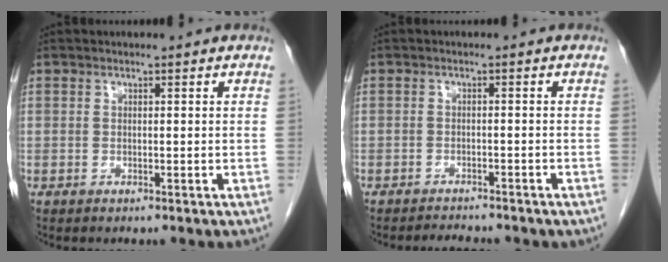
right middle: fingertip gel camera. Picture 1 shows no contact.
{"total": 3.7, "force": [-3.4, 0.9, 1.2], "torque": [-0.020, -0.003, -0.044]}